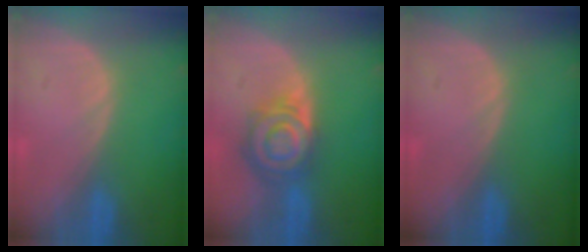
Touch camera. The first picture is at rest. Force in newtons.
{"total": 8.0, "press": 7.1, "slide": 3.6}
{"total": 0.0}